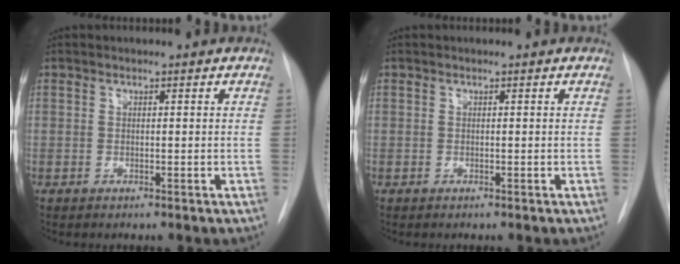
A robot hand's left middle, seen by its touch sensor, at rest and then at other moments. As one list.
[{"total": 0.0}]